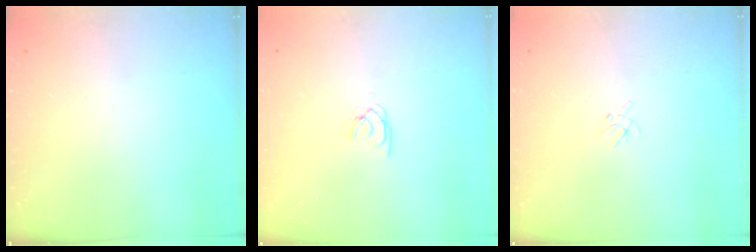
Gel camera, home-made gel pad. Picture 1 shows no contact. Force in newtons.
{"total": 1.9, "press": 1.9, "slide": 0.2}
{"total": 2.2, "press": 2.2, "slide": 0.5}